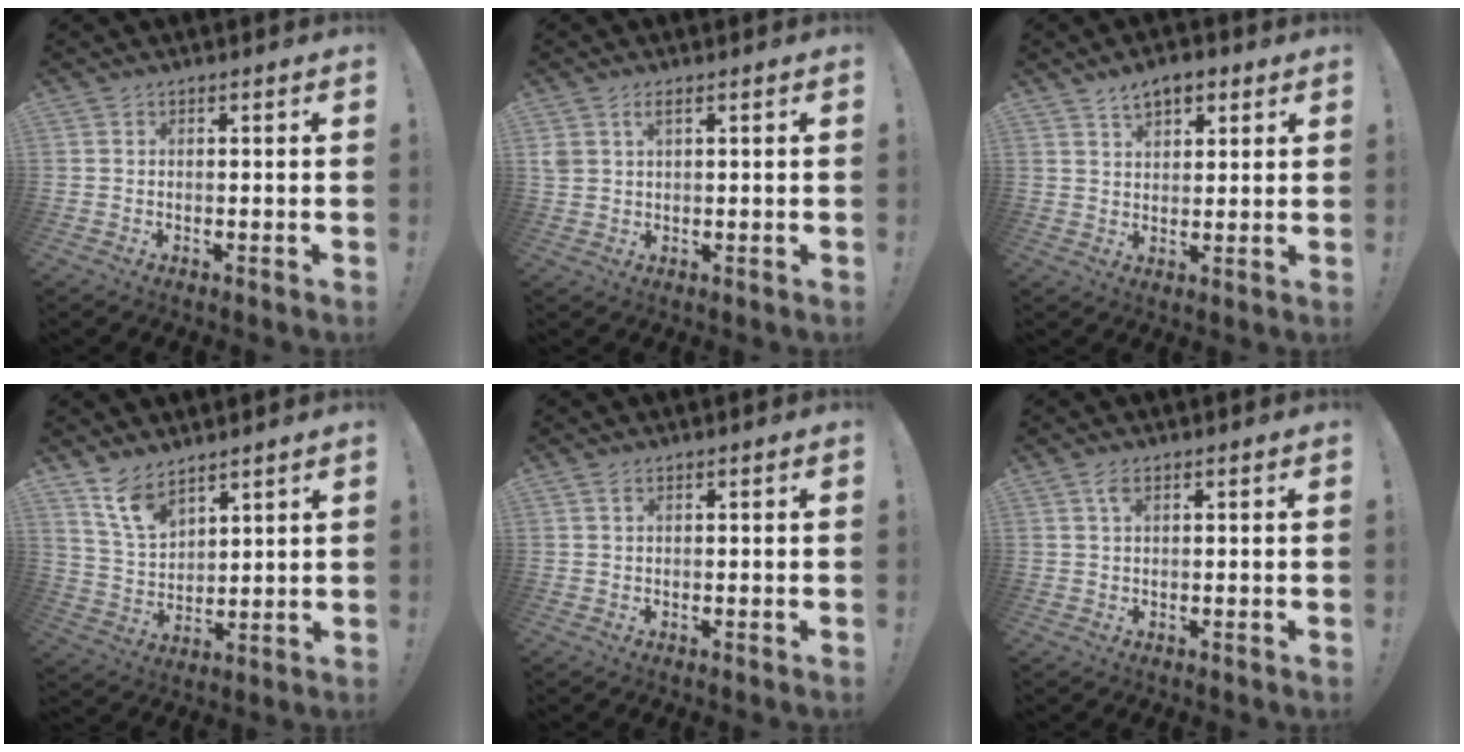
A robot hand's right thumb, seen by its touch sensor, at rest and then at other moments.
{"total": 2.9, "force": [1.4, 1.5, 2.1], "torque": [-0.039, 0.000, 0.026]}
{"total": 6.4, "force": [3.7, 3.9, 3.4], "torque": [-0.050, -0.010, 0.067]}
{"total": 9.8, "force": [7.7, 4.8, 3.8], "torque": [-0.086, -0.044, 0.151]}
{"total": 1.2, "force": [0.6, 0.6, 0.9], "torque": [-0.017, 0.002, 0.010]}
{"total": 2.3, "force": [1.0, 1.0, 1.8], "torque": [-0.038, 0.002, 0.017]}